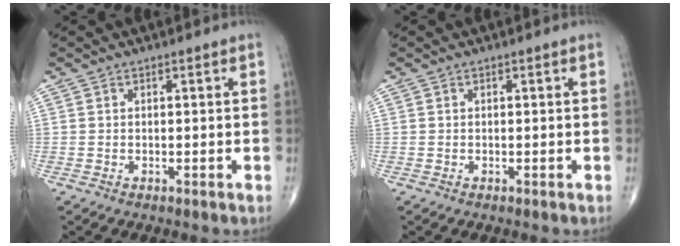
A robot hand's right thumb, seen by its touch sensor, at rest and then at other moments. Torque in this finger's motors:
{"motor_torque": [0.01, 0.02, -0.01, 0.00, 0.00]}